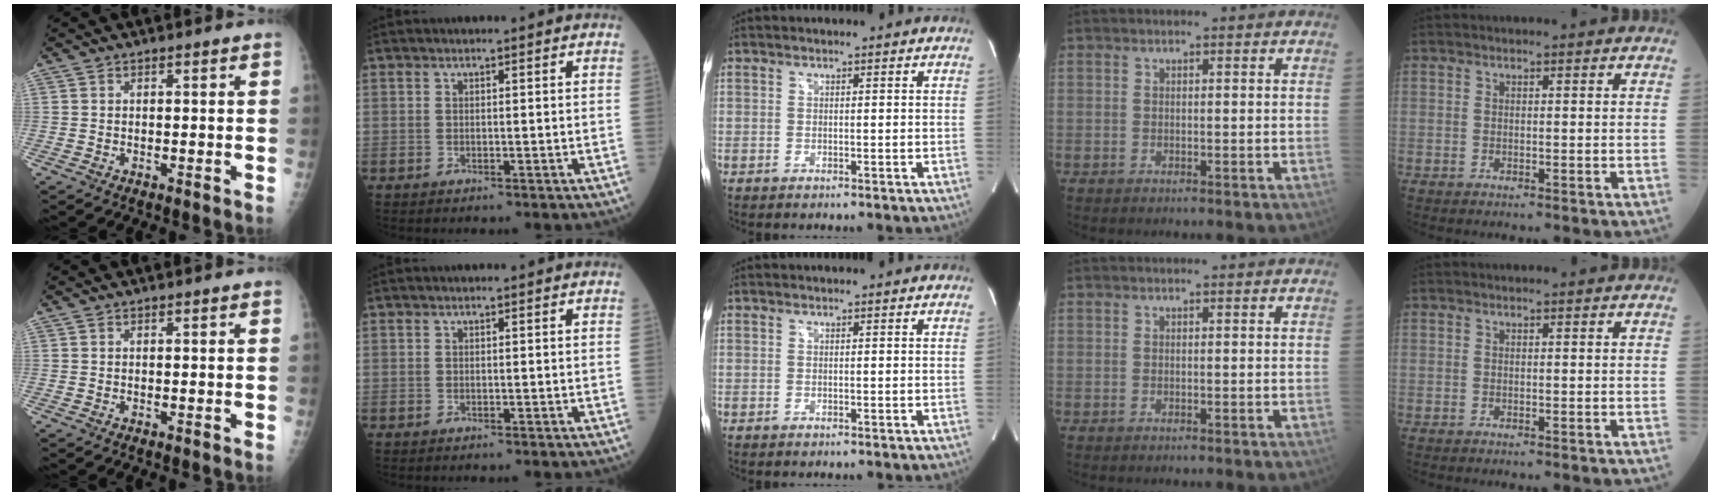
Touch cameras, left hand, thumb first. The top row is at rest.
{}